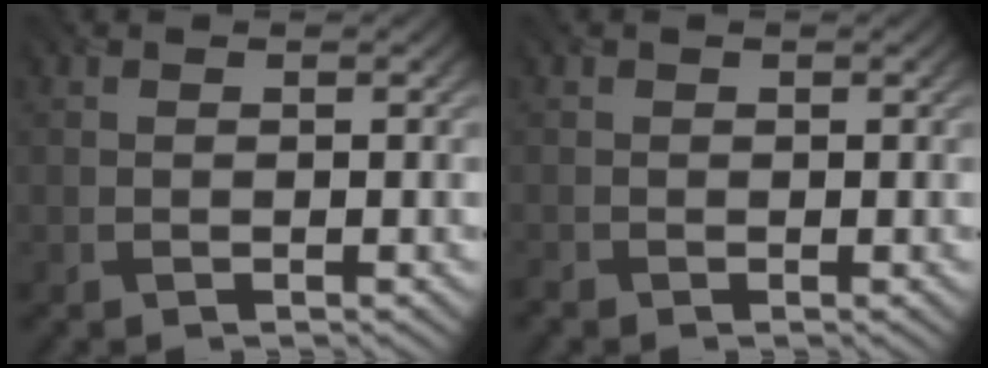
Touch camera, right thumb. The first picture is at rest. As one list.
[{"total": 0.8, "force": [-0.5, 0.7, -0.1], "torque": [-0.001, -0.003, -0.013]}]